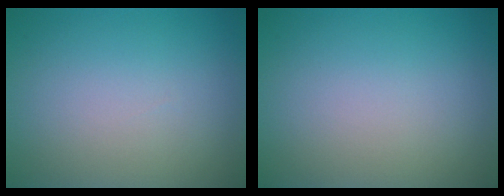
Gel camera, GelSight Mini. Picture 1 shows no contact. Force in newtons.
{"total": 0.0}